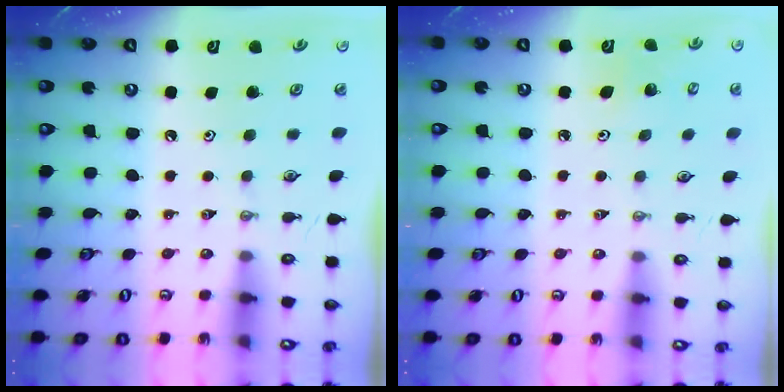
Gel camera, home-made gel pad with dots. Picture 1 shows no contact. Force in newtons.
{"total": 4.7, "press": 4.5, "slide": 1.2}